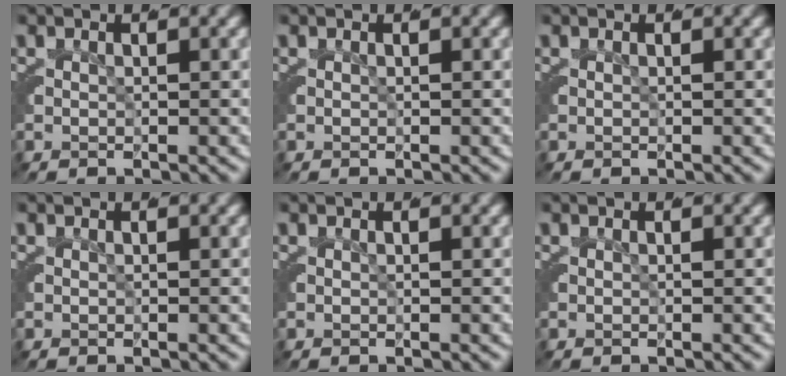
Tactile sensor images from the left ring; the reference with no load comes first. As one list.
[{"total": 0.0}, {"total": 0.0}, {"total": 0.0}, {"total": 0.0}, {"total": 0.0}]